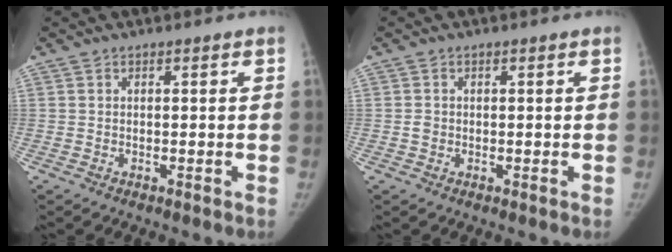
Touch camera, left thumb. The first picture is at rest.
{"total": 1.1, "force": [-0.1, 1.0, 0.4], "torque": [-0.005, 0.002, 0.000]}